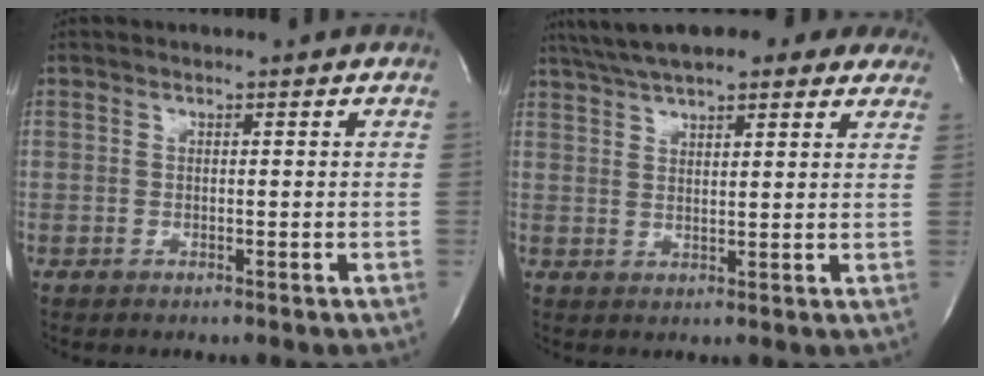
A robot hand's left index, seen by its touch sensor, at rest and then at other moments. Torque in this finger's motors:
{"motor_torque": [1.11, -1.03, 0.72, 0.12]}